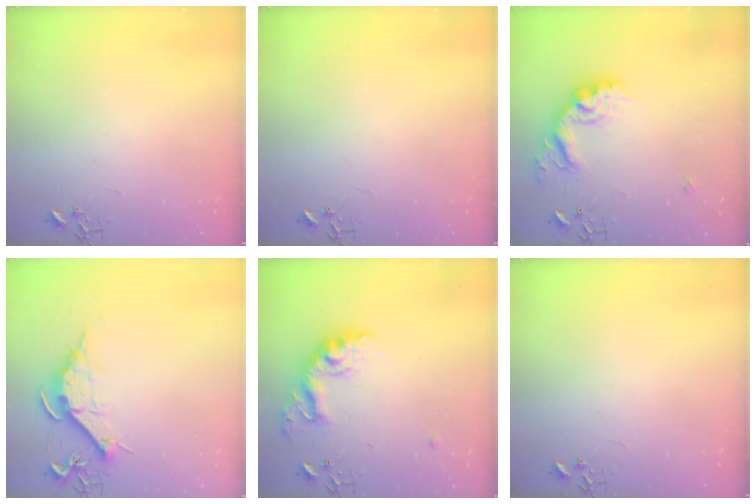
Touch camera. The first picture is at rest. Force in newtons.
{"total": 0.0}
{"total": 17.9, "press": 17.8, "slide": 1.1}
{"total": 10.8, "press": 10.8, "slide": 0.1}
{"total": 17.2, "press": 17.2, "slide": 1.2}
{"total": 0.0}